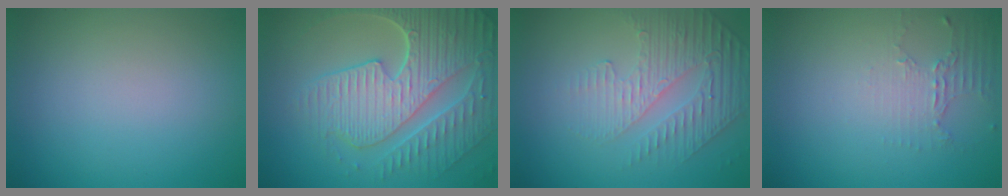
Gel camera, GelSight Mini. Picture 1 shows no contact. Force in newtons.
{"total": 9.1, "press": 6.5, "slide": 6.4}
{"total": 4.8, "press": 3.1, "slide": 3.7}
{"total": 1.9, "press": 1.4, "slide": 1.3}